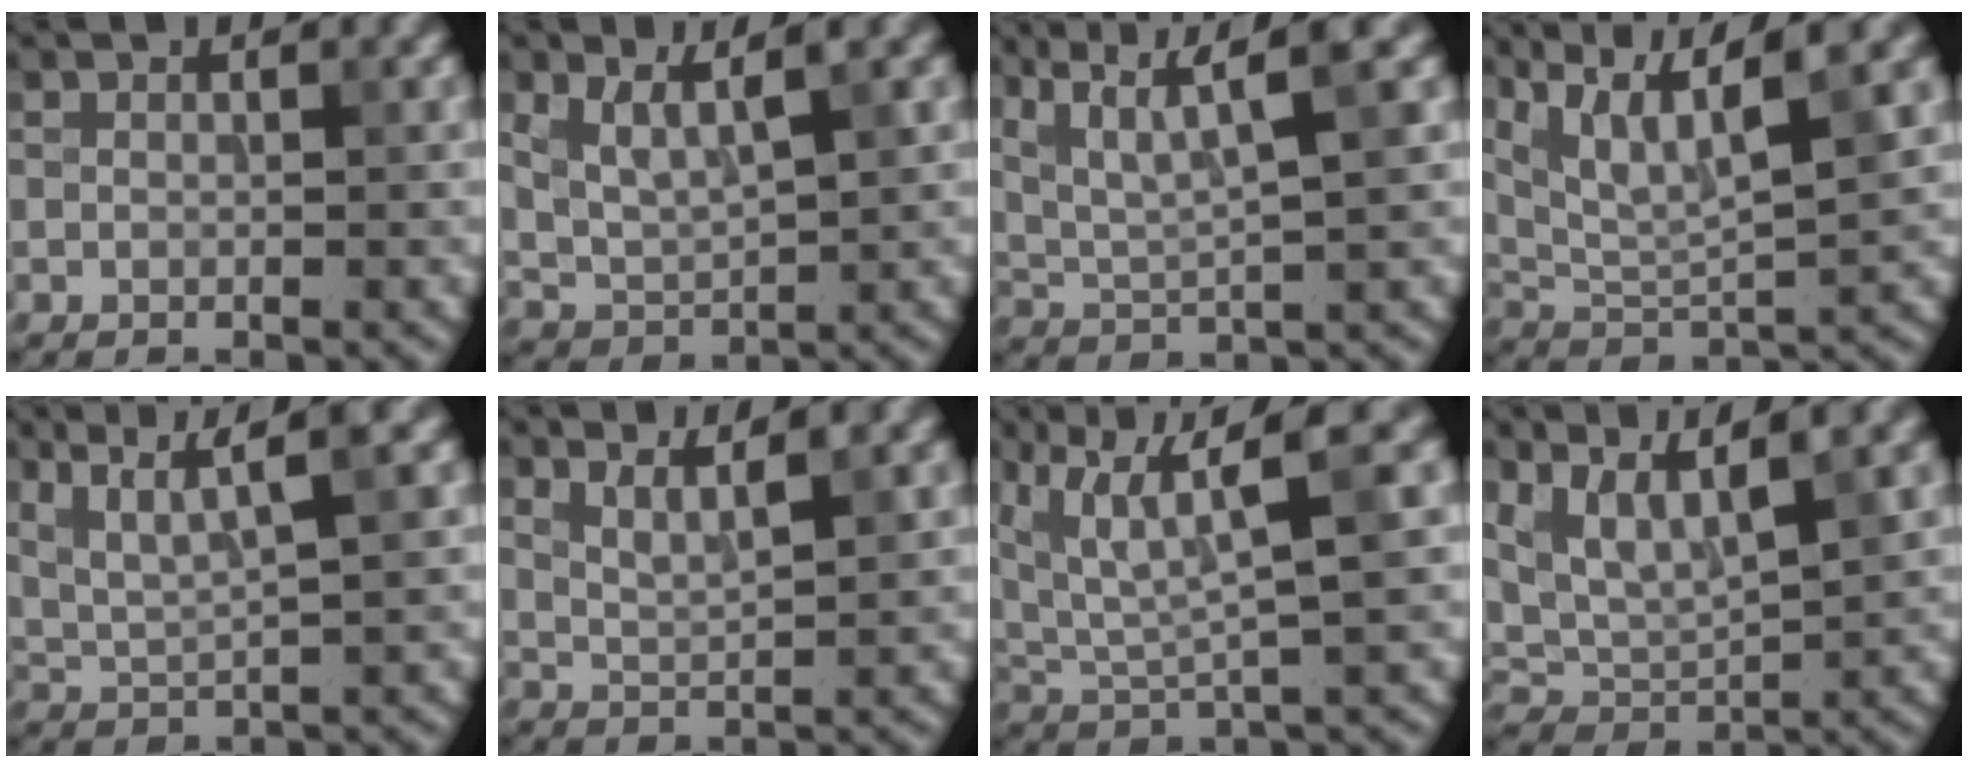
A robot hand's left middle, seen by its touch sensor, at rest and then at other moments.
{"total": 3.7, "force": [1.9, 1.4, 2.9], "torque": [-0.067, -0.004, 0.041]}
{"total": 6.4, "force": [3.1, 1.4, 5.4], "torque": [-0.095, 0.006, 0.062]}
{"total": 8.5, "force": [4.9, 2.3, 6.5], "torque": [-0.121, 0.012, 0.086]}
{"total": 5.1, "force": [2.9, 0.8, 4.1], "torque": [-0.079, 0.003, 0.062]}
{"total": 2.8, "force": [2.2, 0.6, 1.7], "torque": [-0.023, 0.000, 0.037]}
{"total": 7.6, "force": [3.4, 1.8, 6.5], "torque": [-0.137, 0.006, 0.070]}
{"total": 5.8, "force": [3.6, 1.7, 4.2], "torque": [-0.097, 0.001, 0.073]}